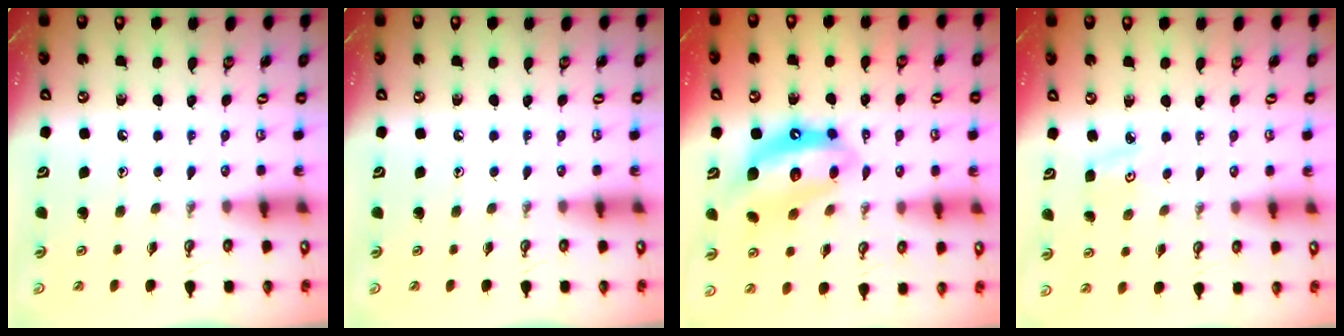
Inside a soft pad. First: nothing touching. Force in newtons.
{"total": 0.0}
{"total": 12.3, "press": 12.2, "slide": 1.2}
{"total": 3.0, "press": 2.9, "slide": 0.4}